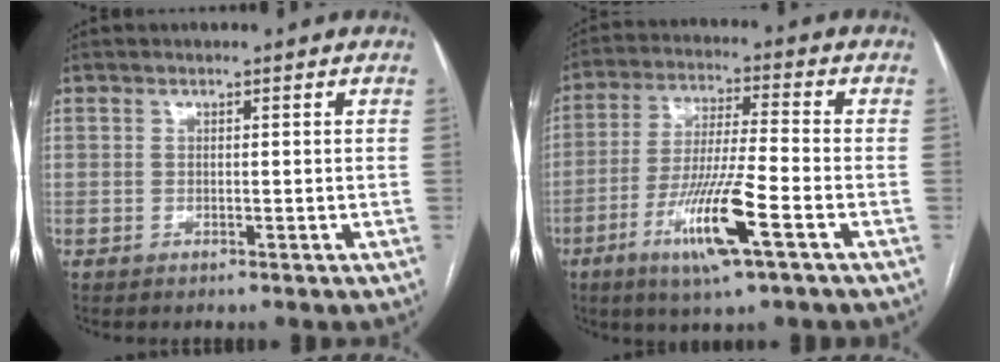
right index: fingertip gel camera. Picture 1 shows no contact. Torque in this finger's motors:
{"motor_torque": [2.02, -0.12, 1.05, 0.21]}